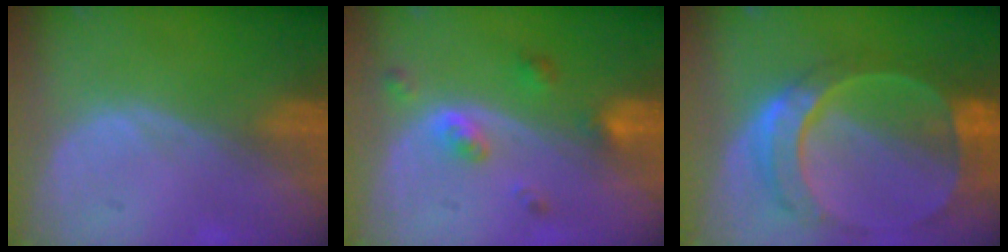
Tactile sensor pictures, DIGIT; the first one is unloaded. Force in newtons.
{"total": 4.4, "press": 4.1, "slide": 1.6}
{"total": 10.5, "press": 8.9, "slide": 5.7}